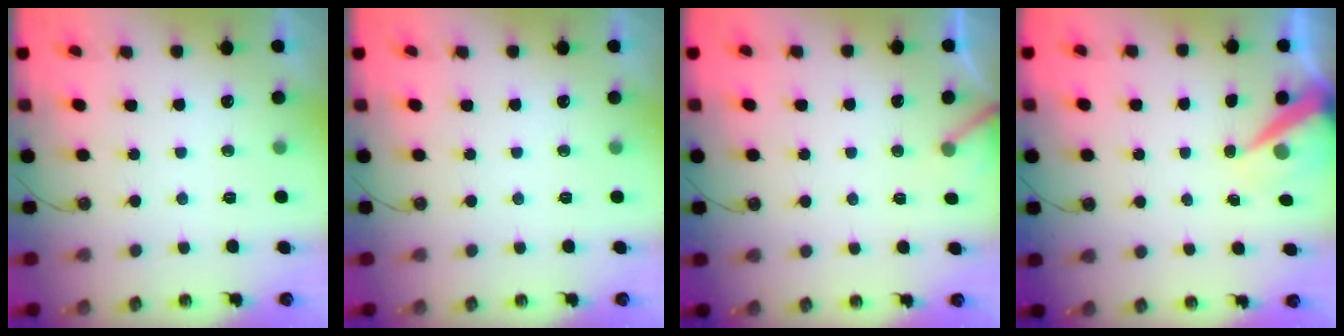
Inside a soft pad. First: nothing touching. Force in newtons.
{"total": 0.0}
{"total": 2.9, "press": 2.9, "slide": 0.2}
{"total": 7.0, "press": 7.0, "slide": 0.2}